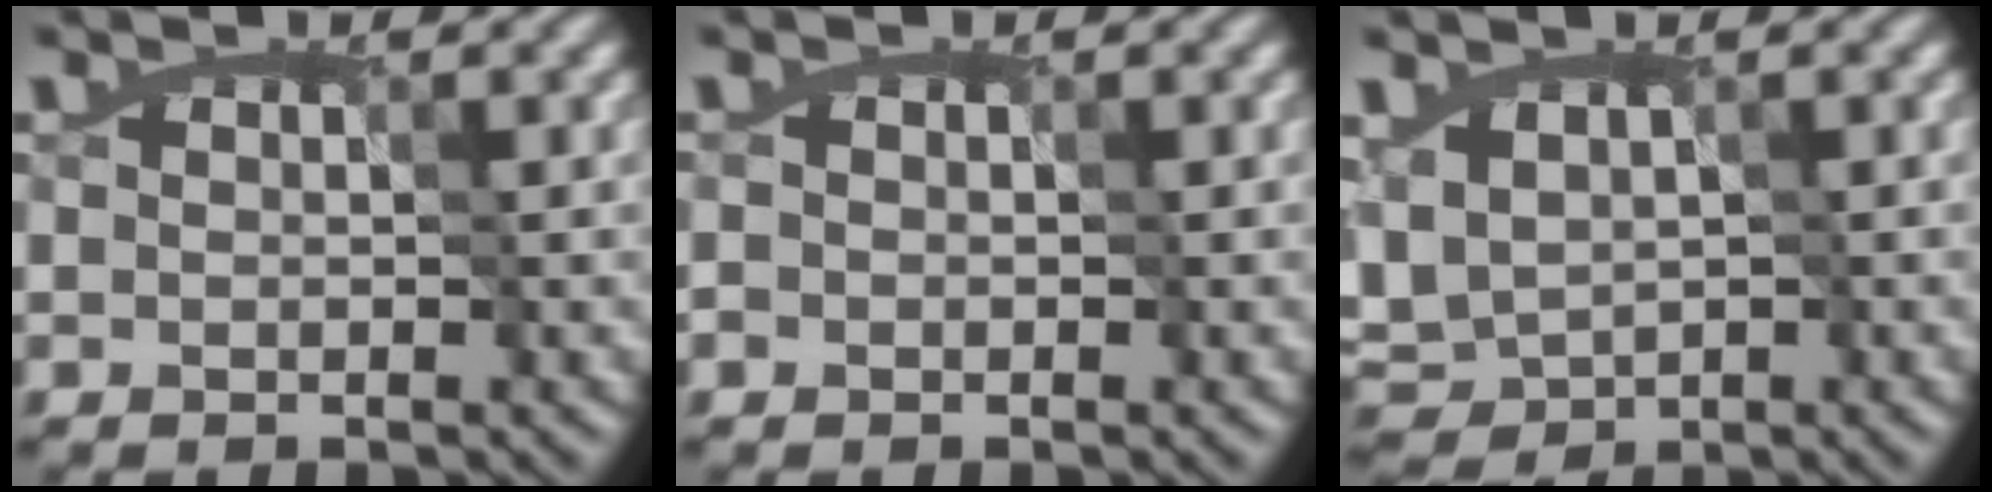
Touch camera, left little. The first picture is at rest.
{"total": 0.5, "force": [-0.3, 0.4, 0.0], "torque": [-0.003, -0.004, -0.001]}
{"total": 2.8, "force": [-1.1, 2.1, 1.6], "torque": [-0.040, -0.008, -0.011]}